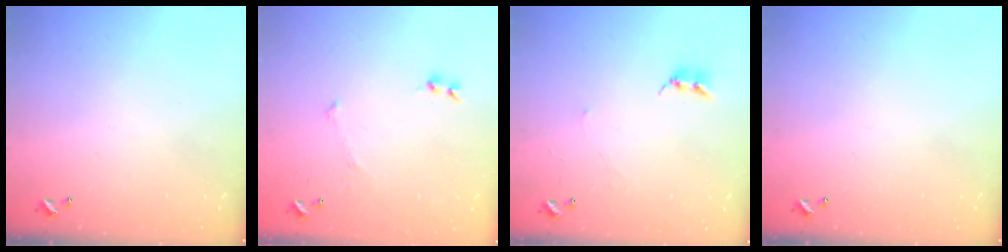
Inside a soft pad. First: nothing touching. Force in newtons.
{"total": 4.8, "press": 4.7, "slide": 0.8}
{"total": 2.4, "press": 2.4, "slide": 0.2}
{"total": 0.0}